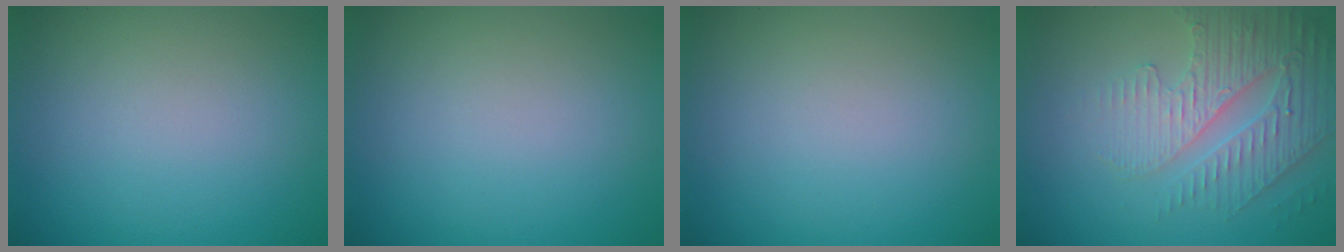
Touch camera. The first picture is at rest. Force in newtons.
{"total": 0.0}
{"total": 0.0}
{"total": 4.1, "press": 3.9, "slide": 1.3}